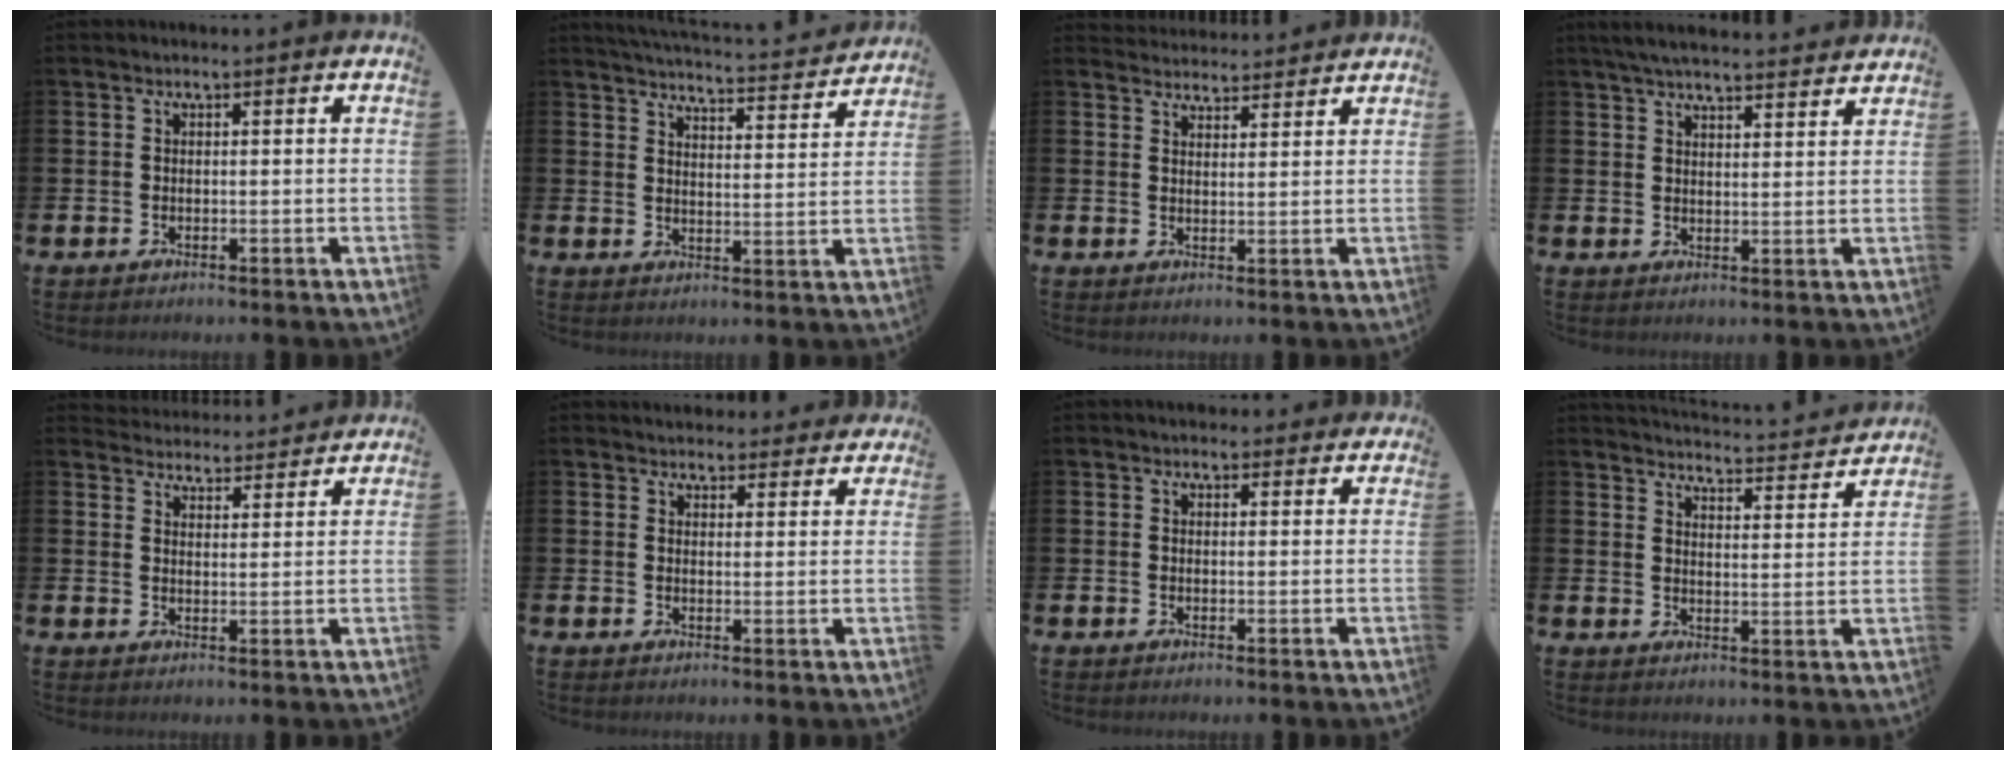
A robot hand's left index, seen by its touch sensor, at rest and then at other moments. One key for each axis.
{"total": 4.7, "fx": 4.6, "fy": 0.0, "fz": 0.6, "tx": -0.022, "ty": -0.040, "tz": 0.076}
{"total": 3.6, "fx": 3.6, "fy": 0.7, "fz": -0.3, "tx": 0.000, "ty": -0.020, "tz": 0.065}
{"total": 5.0, "fx": 4.9, "fy": 0.3, "fz": 1.2, "tx": -0.031, "ty": -0.022, "tz": 0.088}
{"total": 4.2, "fx": 4.2, "fy": 0.7, "fz": -0.4, "tx": -0.001, "ty": -0.031, "tz": 0.074}
{"total": 3.6, "fx": 3.5, "fy": 1.1, "fz": -0.2, "tx": 0.006, "ty": -0.019, "tz": 0.062}
{"total": 1.9, "fx": 1.7, "fy": 0.8, "fz": 0.0, "tx": 0.008, "ty": -0.002, "tz": 0.030}
{"total": 4.2, "fx": 4.1, "fy": 0.1, "fz": 0.3, "tx": -0.016, "ty": -0.039, "tz": 0.067}